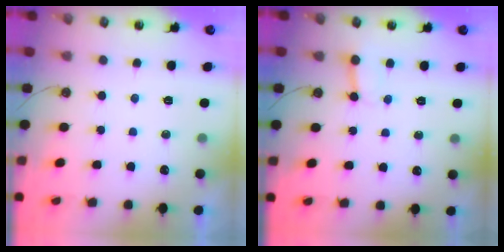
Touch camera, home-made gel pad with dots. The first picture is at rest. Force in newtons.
{"total": 2.5, "press": 2.5, "slide": 0.2}